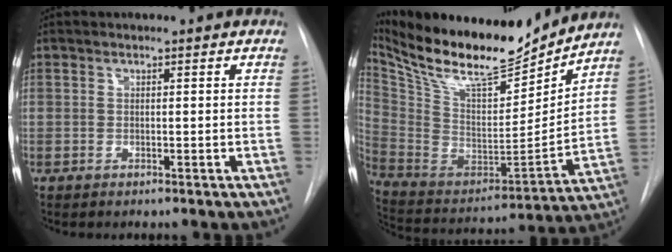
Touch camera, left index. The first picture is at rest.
{"total": 22.7, "force": [19.8, 4.3, 10.1], "torque": [-0.198, -0.016, 0.338]}